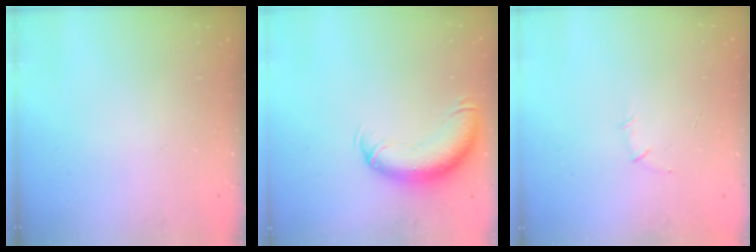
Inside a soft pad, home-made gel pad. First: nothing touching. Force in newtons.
{"total": 12.5, "press": 12.2, "slide": 3.0}
{"total": 4.1, "press": 4.0, "slide": 1.0}